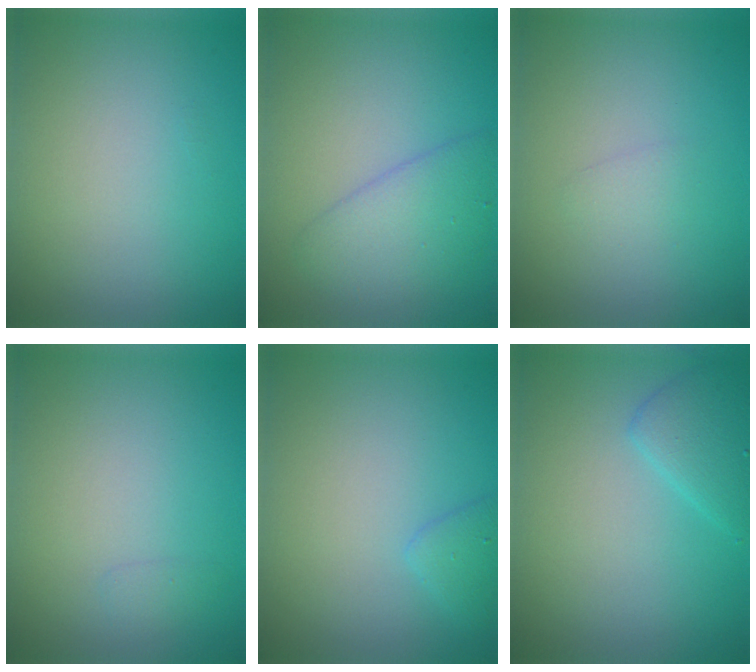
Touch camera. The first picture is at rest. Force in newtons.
{"total": 3.5, "press": 3.5, "slide": 0.3}
{"total": 0.9, "press": 0.9, "slide": 0.0}
{"total": 0.6, "press": 0.6, "slide": 0.1}
{"total": 1.4, "press": 1.4, "slide": 0.1}
{"total": 2.6, "press": 2.6, "slide": 0.2}